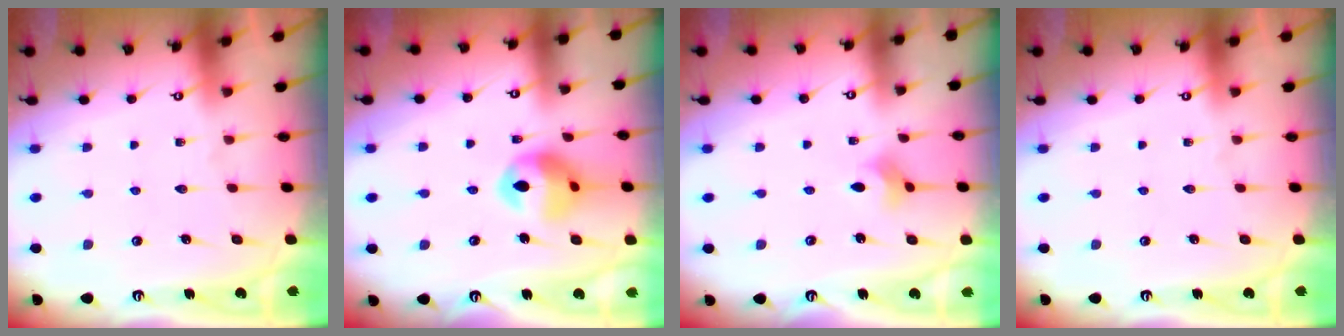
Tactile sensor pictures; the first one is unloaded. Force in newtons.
{"total": 11.9, "press": 11.8, "slide": 1.5}
{"total": 2.8, "press": 2.8, "slide": 0.7}
{"total": 0.0}